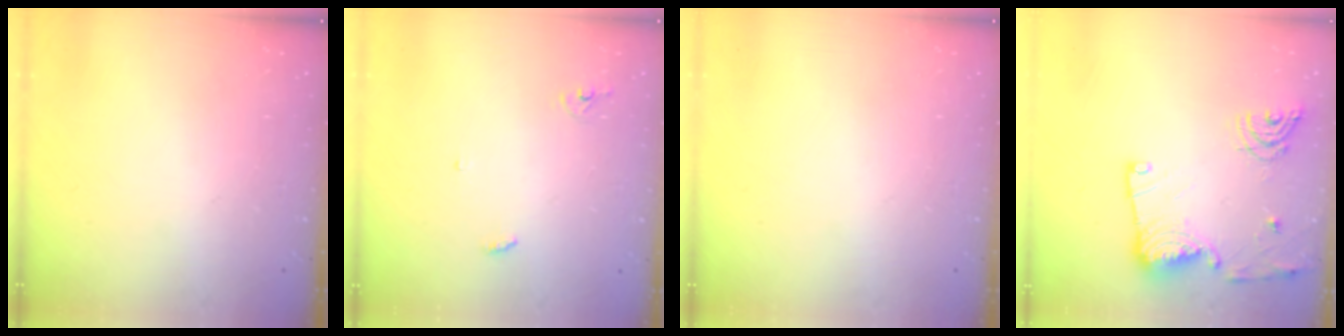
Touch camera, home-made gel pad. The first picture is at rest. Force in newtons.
{"total": 2.9, "press": 2.9, "slide": 0.2}
{"total": 0.0}
{"total": 15.8, "press": 15.7, "slide": 0.9}